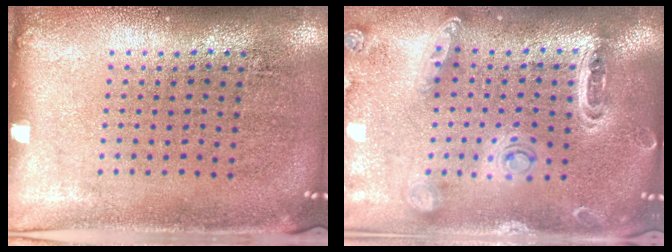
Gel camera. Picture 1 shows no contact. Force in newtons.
{"total": 1.3, "press": 1.3, "slide": 0.2}